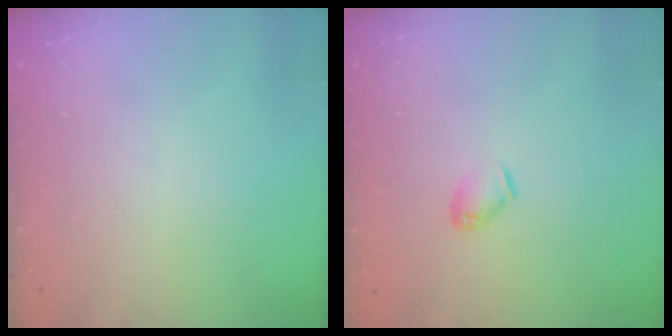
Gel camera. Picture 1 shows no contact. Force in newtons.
{"total": 3.8, "press": 3.7, "slide": 0.7}